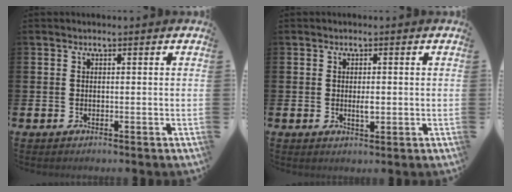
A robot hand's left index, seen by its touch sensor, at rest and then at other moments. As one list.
[{"total": 1.6, "force": [0.0, 0.7, 1.5], "torque": [-0.014, -0.004, -0.005]}]